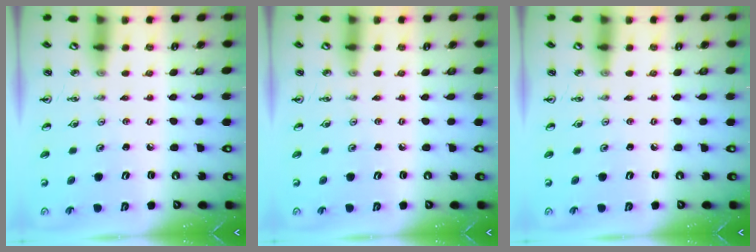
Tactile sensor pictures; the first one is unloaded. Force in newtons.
{"total": 0.0}
{"total": 0.0}